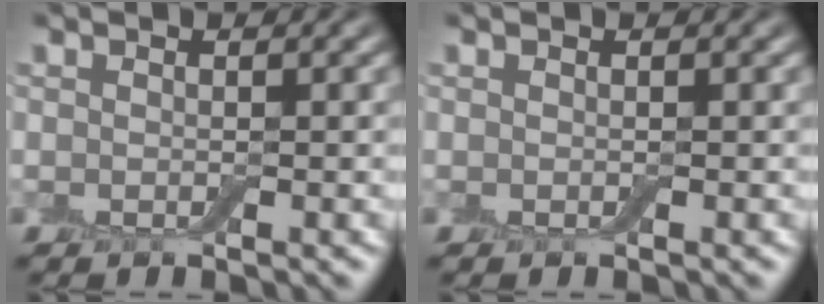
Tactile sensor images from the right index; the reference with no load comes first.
{"total": 0.0}